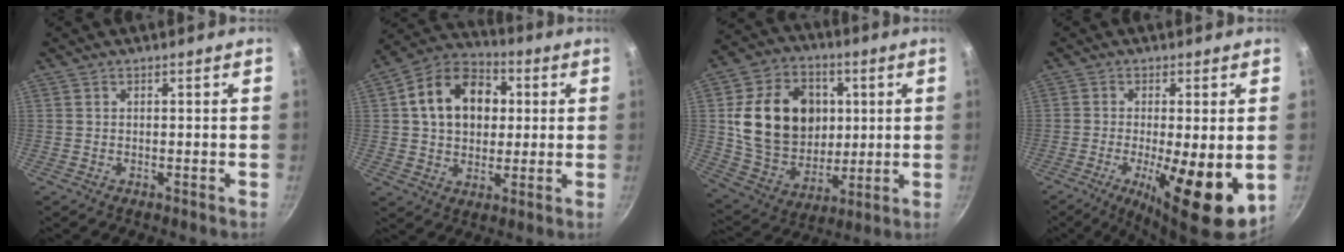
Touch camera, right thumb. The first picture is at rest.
{"total": 15.8, "force": [3.0, 11.8, 10.1], "torque": [-0.136, 0.021, 0.035]}
{"total": 21.1, "force": [3.3, 16.8, 12.4], "torque": [-0.181, 0.003, 0.068]}
{"total": 14.2, "force": [-3.1, 3.8, 13.3], "torque": [-0.208, -0.013, -0.042]}